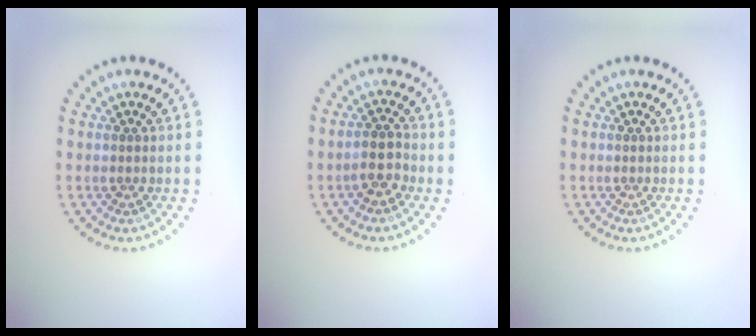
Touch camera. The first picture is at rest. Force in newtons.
{"total": 2.1, "press": 2.0, "slide": 0.8}
{"total": 0.0}